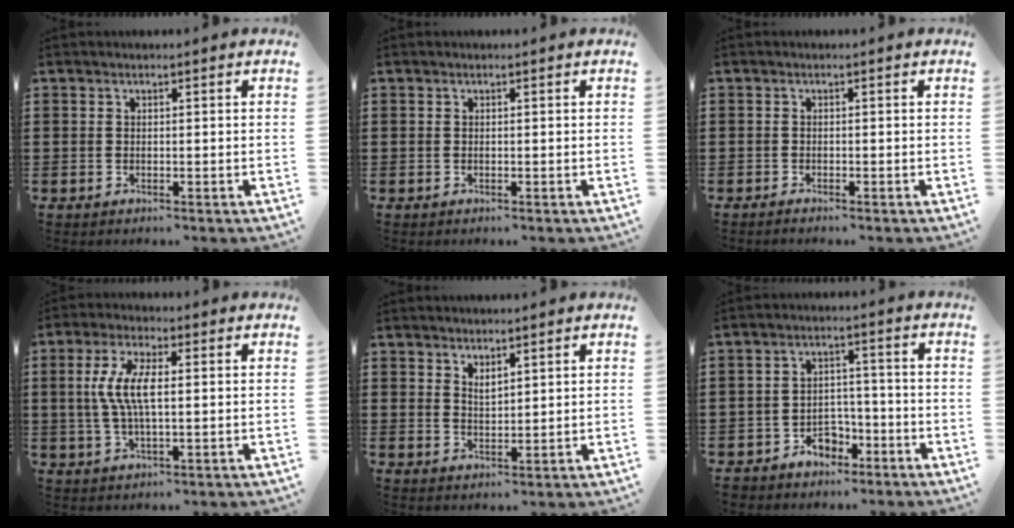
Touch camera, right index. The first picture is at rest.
{"total": 0.0}
{"total": 0.7, "force": [-0.7, 0.0, 0.1], "torque": [-0.004, -0.001, -0.014]}
{"total": 7.0, "force": [0.5, 2.3, 6.6], "torque": [-0.145, 0.000, 0.000]}
{"total": 1.7, "force": [1.6, 0.4, 0.5], "torque": [-0.012, 0.002, 0.029]}
{"total": 4.2, "force": [-3.1, 2.6, 1.1], "torque": [-0.023, 0.012, -0.061]}